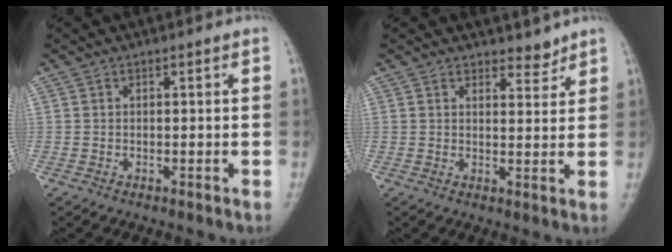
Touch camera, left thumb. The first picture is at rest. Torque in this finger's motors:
{"motor_torque": [-0.03, 0.01, -0.01, 0.00, -0.08]}